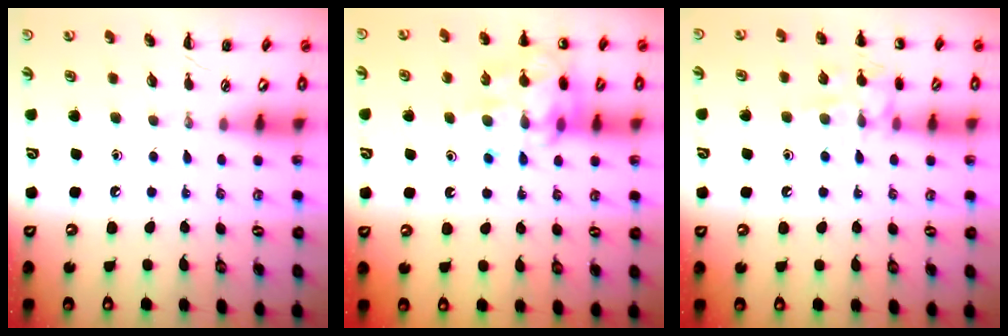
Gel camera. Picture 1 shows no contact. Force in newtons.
{"total": 15.2, "press": 15.0, "slide": 2.4}
{"total": 10.9, "press": 10.9, "slide": 0.8}